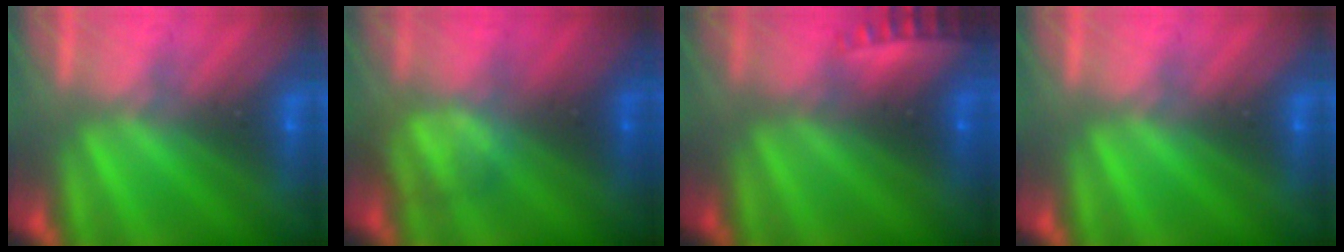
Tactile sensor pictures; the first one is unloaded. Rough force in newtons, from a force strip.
{"total": 2.4}
{"total": 2.3}
{"total": 0.0}